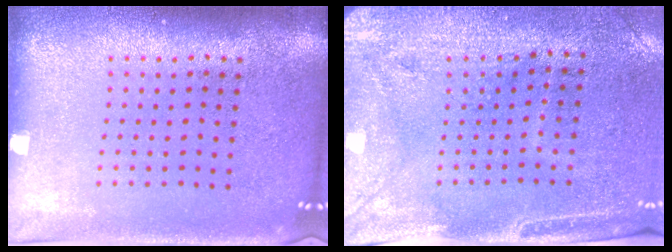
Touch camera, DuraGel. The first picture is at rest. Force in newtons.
{"total": 3.0, "press": 2.5, "slide": 1.5}